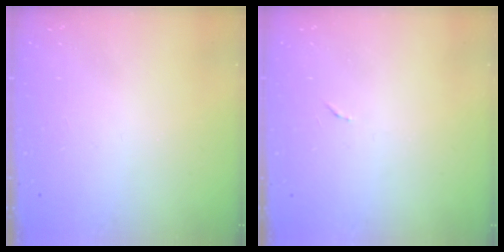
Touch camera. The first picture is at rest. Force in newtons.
{"total": 4.0, "press": 4.0, "slide": 0.3}